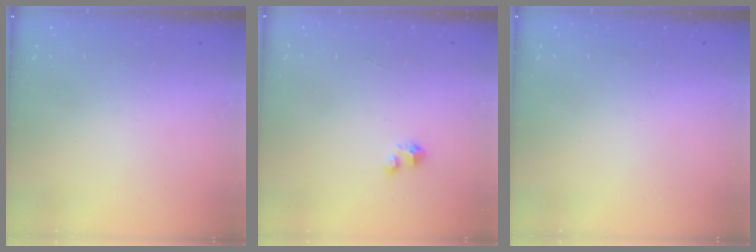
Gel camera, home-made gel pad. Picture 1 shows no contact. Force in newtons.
{"total": 2.1, "press": 2.1, "slide": 0.1}
{"total": 0.0}